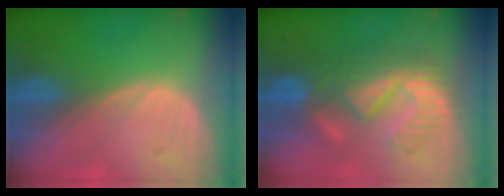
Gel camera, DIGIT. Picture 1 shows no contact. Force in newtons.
{"total": 8.9, "press": 8.8, "slide": 1.8}